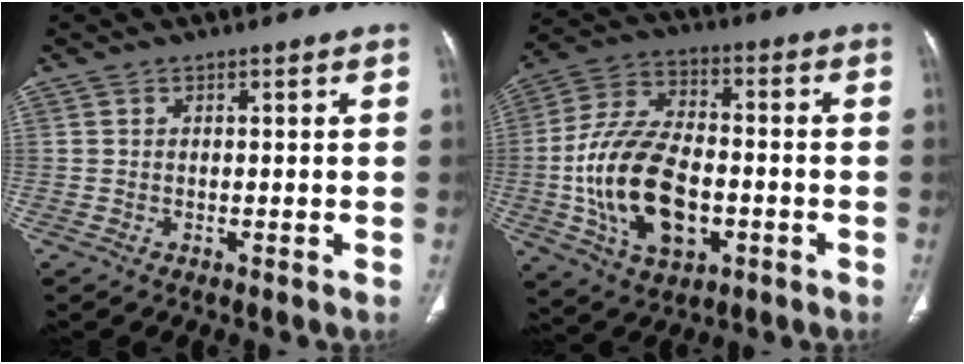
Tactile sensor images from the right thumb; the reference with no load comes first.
{"total": 18.7, "force": [-3.7, 10.9, 14.7], "torque": [-0.270, 0.018, -0.060]}